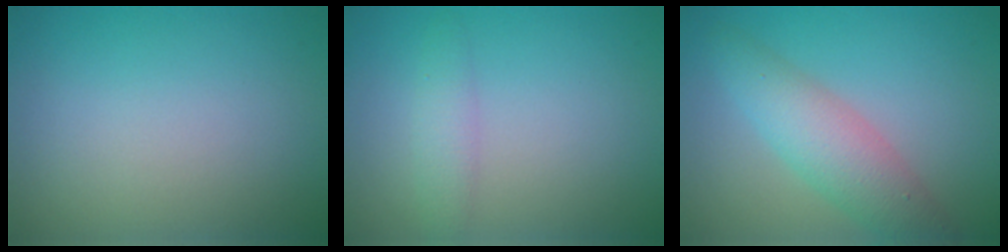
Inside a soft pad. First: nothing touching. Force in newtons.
{"total": 1.8, "press": 1.8, "slide": 0.1}
{"total": 4.6, "press": 4.6, "slide": 0.0}